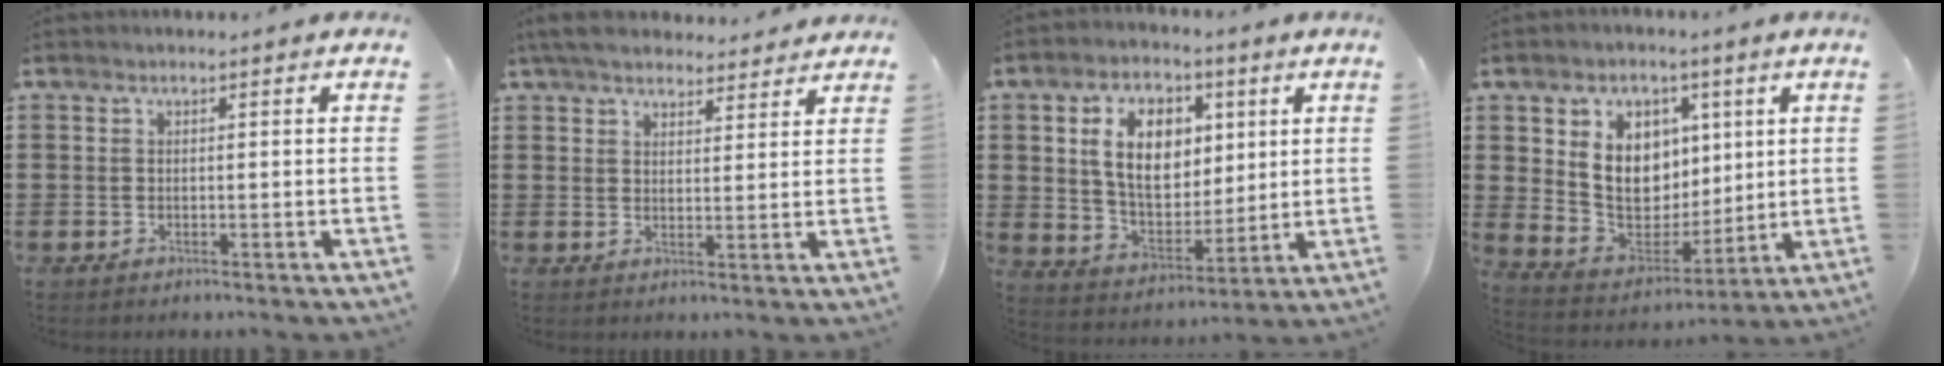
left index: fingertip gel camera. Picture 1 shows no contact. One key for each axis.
{"total": 5.4, "fx": 4.9, "fy": 1.4, "fz": 1.8, "tx": -0.052, "ty": -0.009, "tz": 0.090}
{"total": 10.7, "fx": 3.7, "fy": 7.0, "fz": 7.1, "tx": -0.145, "ty": 0.011, "tz": 0.064}
{"total": 9.8, "fx": 3.0, "fy": 8.1, "fz": 4.7, "tx": -0.114, "ty": -0.008, "tz": 0.057}